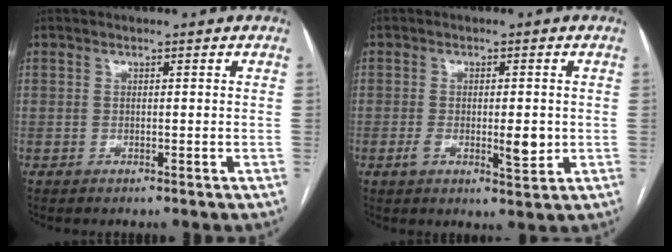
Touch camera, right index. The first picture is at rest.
{"total": 5.1, "force": [-0.9, 1.5, 4.7], "torque": [-0.077, -0.005, -0.011]}